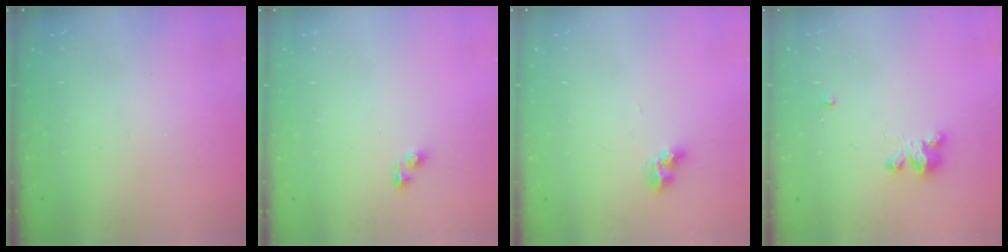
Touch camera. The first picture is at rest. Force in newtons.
{"total": 3.2, "press": 3.2, "slide": 0.5}
{"total": 6.1, "press": 6.1, "slide": 0.2}
{"total": 3.2, "press": 3.2, "slide": 0.1}